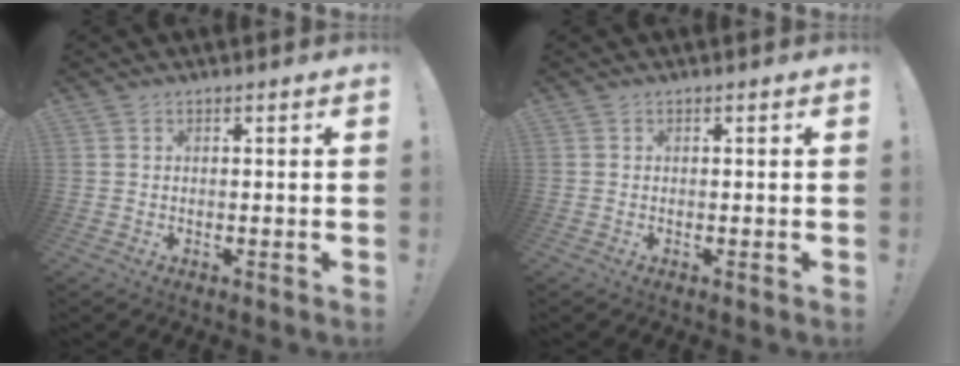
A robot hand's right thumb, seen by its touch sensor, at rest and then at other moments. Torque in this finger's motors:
{"motor_torque": [0.02, 0.13, 0.06, -0.14, 0.00]}